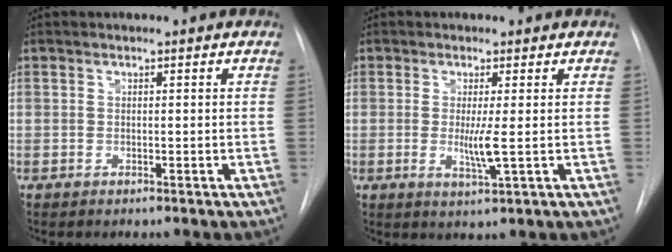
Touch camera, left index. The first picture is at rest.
{"total": 3.4, "force": [-0.1, -0.2, 3.4], "torque": [-0.070, -0.010, 0.001]}